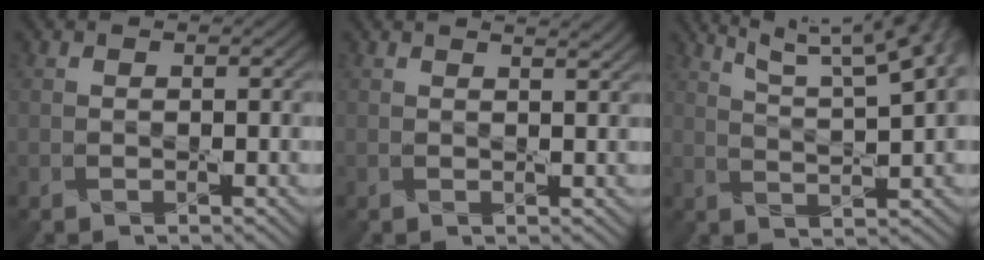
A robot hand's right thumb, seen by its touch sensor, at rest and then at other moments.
{"total": 1.6, "force": [1.4, 0.4, 0.7], "torque": [-0.007, -0.005, 0.008]}
{"total": 11.8, "force": [7.6, 2.7, 8.7], "torque": [-0.125, 0.024, 0.094]}